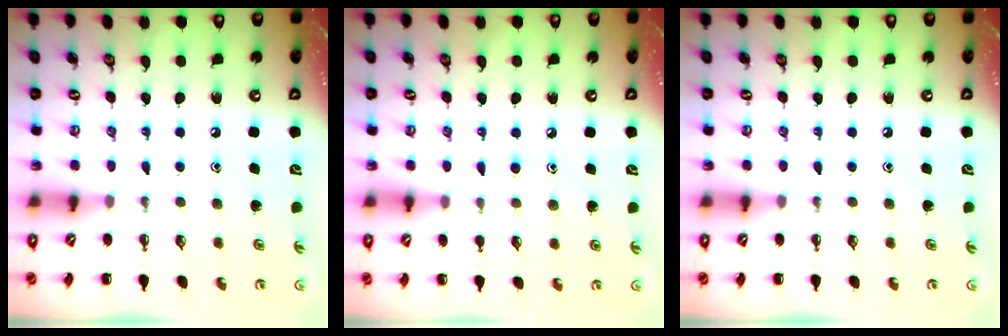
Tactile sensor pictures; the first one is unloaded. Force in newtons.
{"total": 6.2, "press": 5.8, "slide": 2.3}
{"total": 0.0}